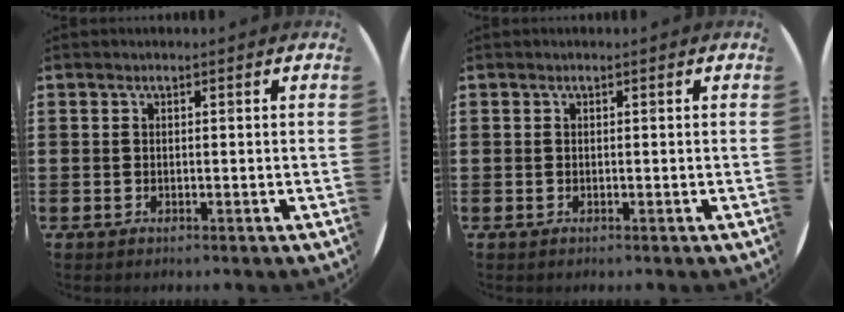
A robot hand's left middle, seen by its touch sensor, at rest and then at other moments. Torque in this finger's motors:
{"motor_torque": [0.06, -0.23, 0.00, 0.02]}